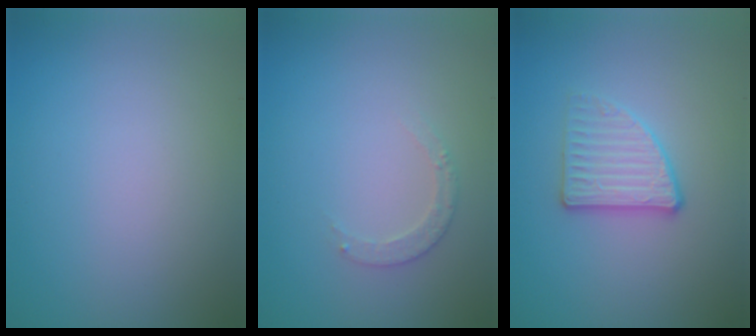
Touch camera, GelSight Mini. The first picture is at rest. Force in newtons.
{"total": 1.5, "press": 1.5, "slide": 0.2}
{"total": 2.8, "press": 2.7, "slide": 0.7}